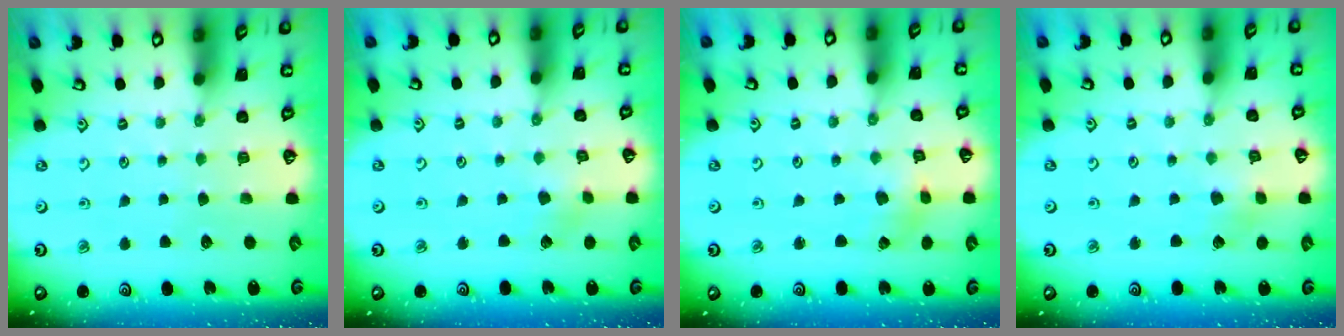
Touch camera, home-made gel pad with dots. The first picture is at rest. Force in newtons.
{"total": 2.3, "press": 2.3, "slide": 0.3}
{"total": 2.0, "press": 2.0, "slide": 0.2}
{"total": 3.1, "press": 3.0, "slide": 0.5}